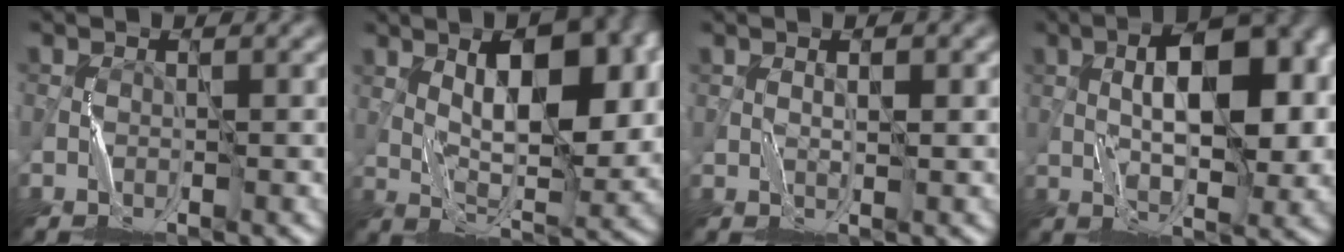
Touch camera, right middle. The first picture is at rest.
{"total": 8.8, "force": [2.6, 3.3, 7.7], "torque": [-0.110, 0.000, 0.049]}
{"total": 1.1, "force": [0.8, 0.1, 0.8], "torque": [-0.009, 0.003, 0.014]}
{"total": 9.5, "force": [1.5, 3.9, 8.5], "torque": [-0.122, 0.011, 0.026]}